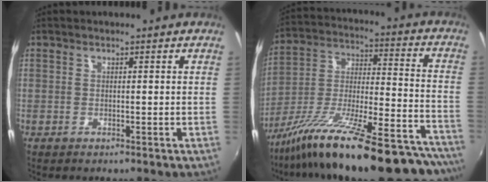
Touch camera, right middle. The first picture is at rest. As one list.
[{"total": 28.2, "force": [-22.1, 6.6, 16.3], "torque": [-0.249, -0.024, -0.329]}]